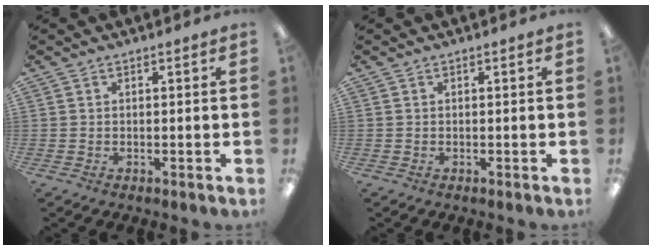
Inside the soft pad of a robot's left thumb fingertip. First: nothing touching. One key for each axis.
{"total": 0.0}